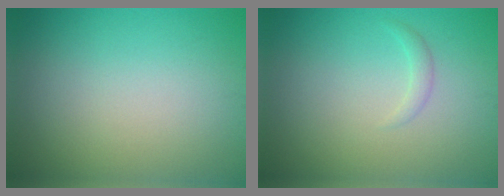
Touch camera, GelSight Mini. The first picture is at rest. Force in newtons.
{"total": 0.9, "press": 0.9, "slide": 0.0}